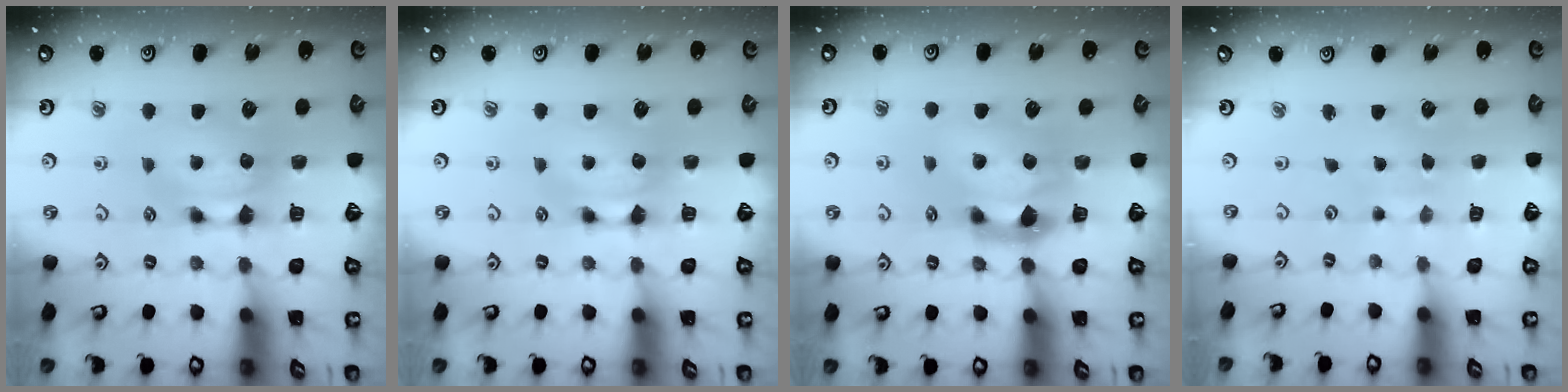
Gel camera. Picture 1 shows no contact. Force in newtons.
{"total": 0.0}
{"total": 2.9, "press": 2.6, "slide": 1.5}
{"total": 4.4, "press": 4.4, "slide": 0.2}